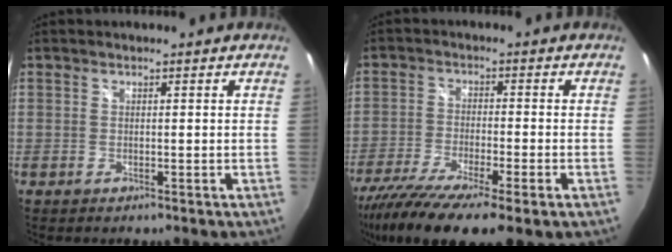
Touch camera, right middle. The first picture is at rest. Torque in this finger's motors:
{"motor_torque": [1.40, -0.74, 0.51, 0.21]}